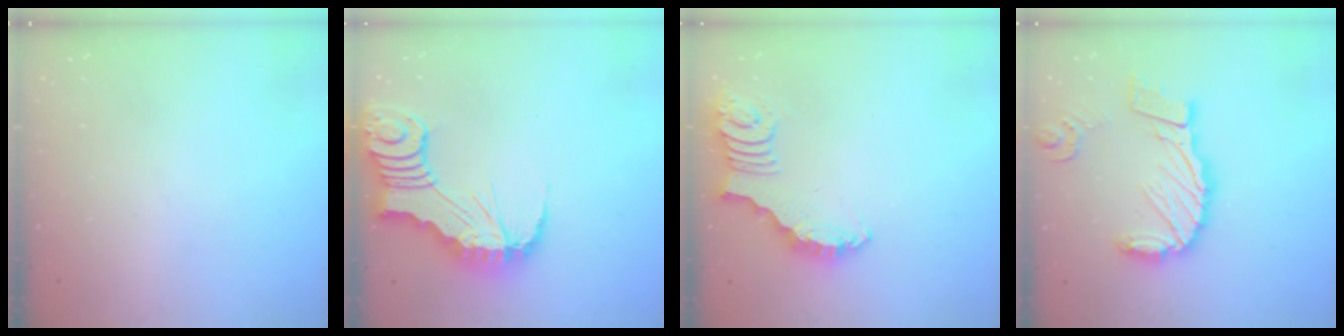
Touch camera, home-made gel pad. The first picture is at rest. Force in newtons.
{"total": 7.1, "press": 7.0, "slide": 0.9}
{"total": 2.7, "press": 2.7, "slide": 0.5}
{"total": 15.7, "press": 15.6, "slide": 1.7}